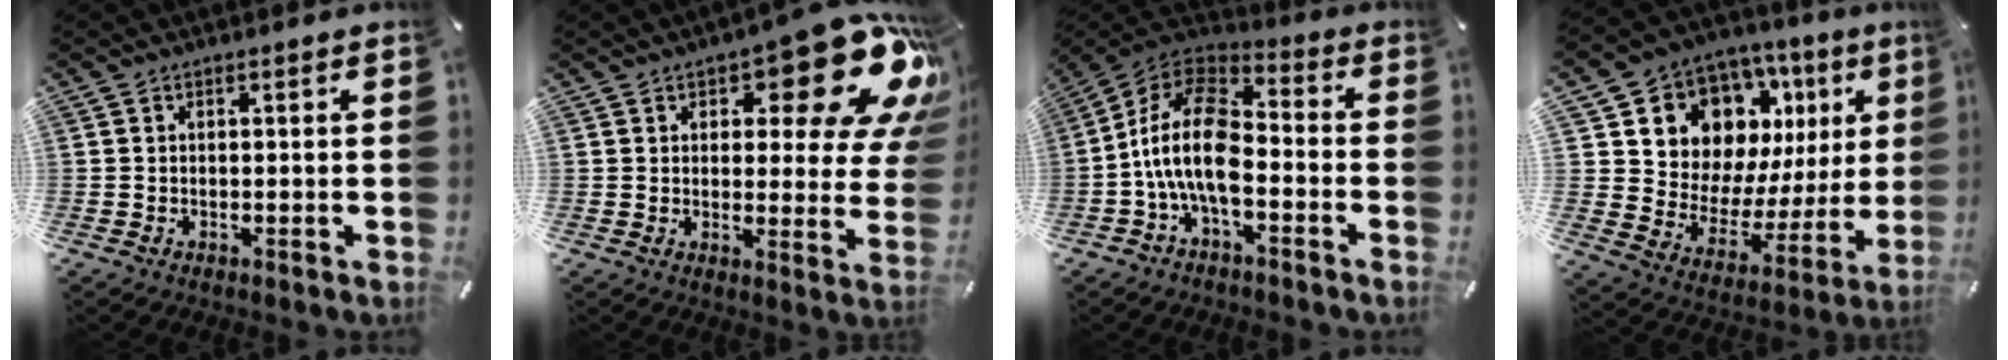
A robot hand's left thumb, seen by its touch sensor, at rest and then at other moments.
{"total": 18.5, "force": [10.3, 7.3, 13.4], "torque": [-0.159, -0.077, 0.167]}
{"total": 15.9, "force": [-4.6, 8.6, 12.5], "torque": [-0.255, 0.022, -0.082]}
{"total": 12.5, "force": [7.9, 9.0, 3.6], "torque": [-0.055, -0.087, 0.147]}